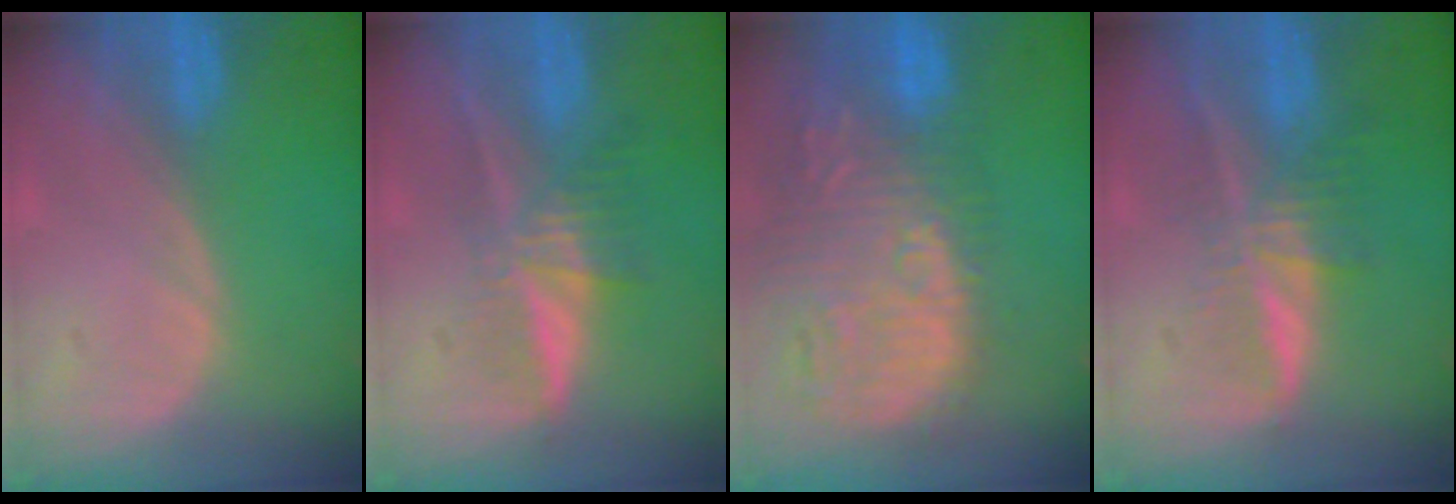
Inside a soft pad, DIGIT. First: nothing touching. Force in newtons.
{"total": 5.9, "press": 5.6, "slide": 2.0}
{"total": 15.4, "press": 13.0, "slide": 8.2}
{"total": 6.9, "press": 5.8, "slide": 3.6}